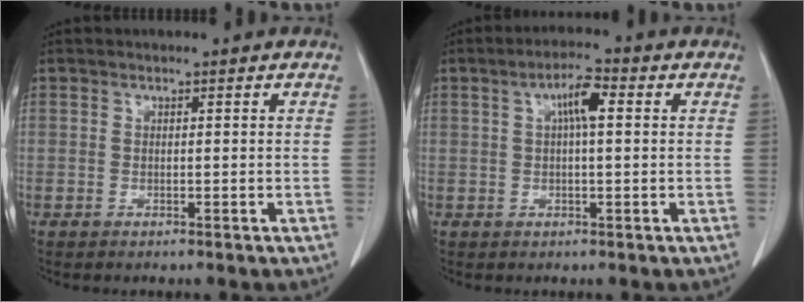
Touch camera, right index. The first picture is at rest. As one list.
[{"total": 4.6, "force": [1.1, 0.9, 4.4], "torque": [-0.079, 0.013, 0.018]}]